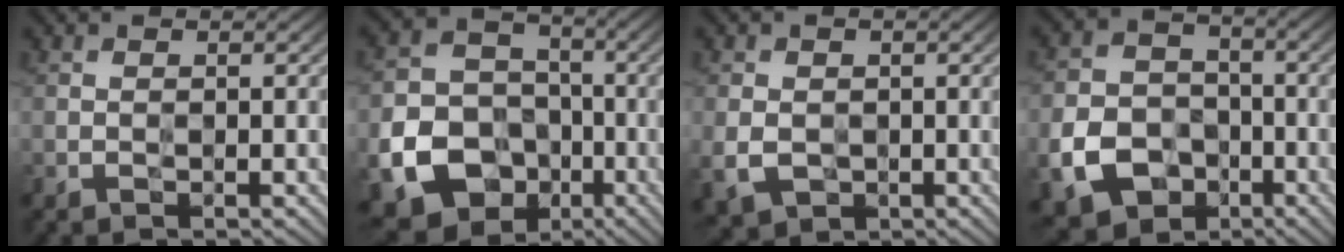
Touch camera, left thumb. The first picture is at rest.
{"total": 17.4, "force": [-7.0, 14.4, 6.8], "torque": [-0.163, -0.055, -0.140]}
{"total": 4.6, "force": [-0.7, 3.8, 2.5], "torque": [-0.071, -0.013, -0.015]}
{"total": 9.8, "force": [-4.0, 7.5, 4.9], "torque": [-0.114, -0.019, -0.086]}